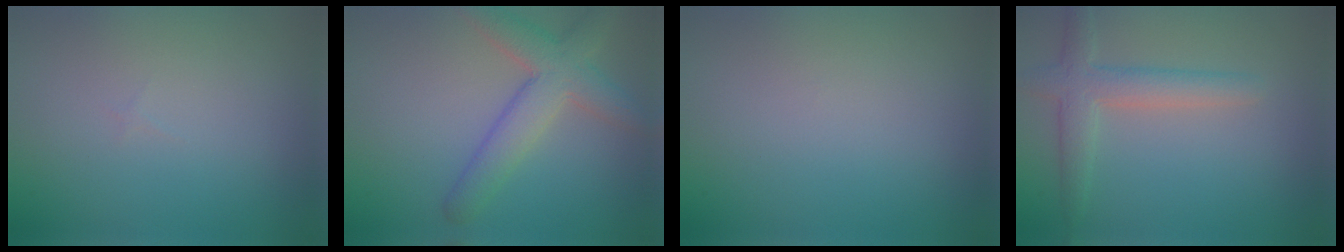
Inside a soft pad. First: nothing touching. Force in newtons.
{"total": 5.1, "press": 5.1, "slide": 0.2}
{"total": 0.0}
{"total": 3.4, "press": 3.4, "slide": 0.3}